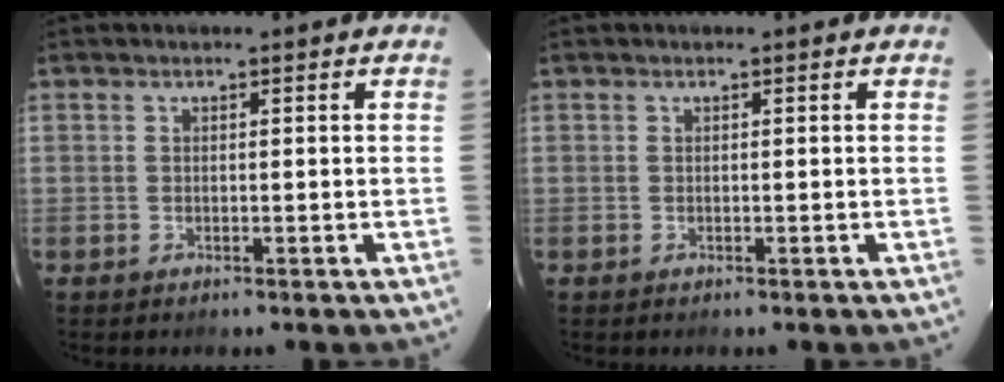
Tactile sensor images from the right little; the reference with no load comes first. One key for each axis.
{"total": 0.0}